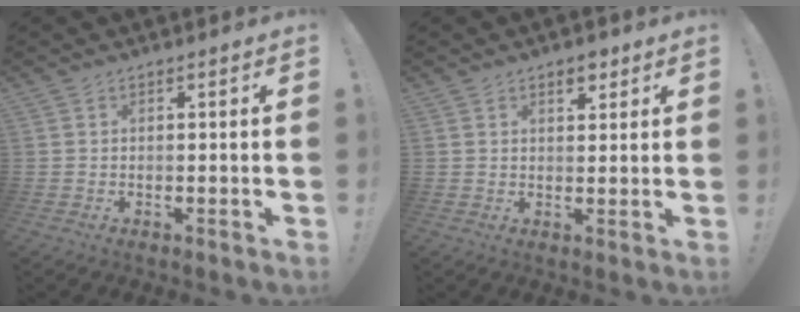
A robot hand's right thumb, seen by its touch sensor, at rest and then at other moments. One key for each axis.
{"total": 4.0, "fx": 2.7, "fy": 2.2, "fz": 2.0, "tx": -0.009, "ty": -0.015, "tz": 0.042}